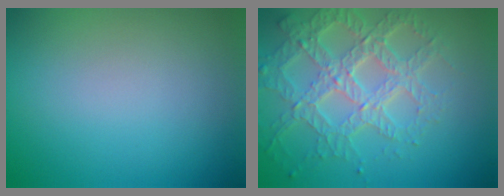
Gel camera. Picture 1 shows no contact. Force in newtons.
{"total": 7.4, "press": 5.3, "slide": 5.1}